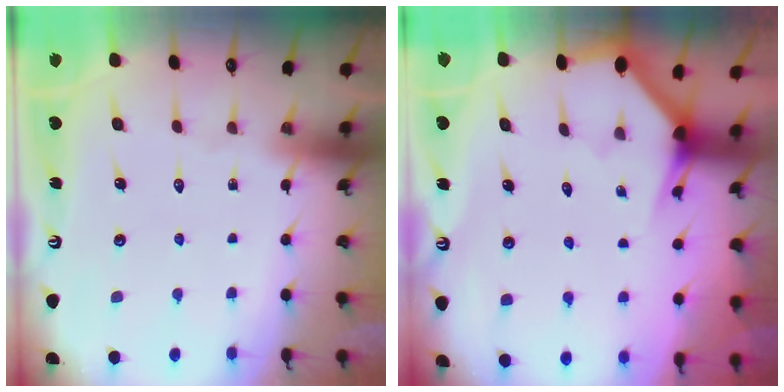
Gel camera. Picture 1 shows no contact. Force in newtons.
{"total": 3.0, "press": 3.0, "slide": 0.1}